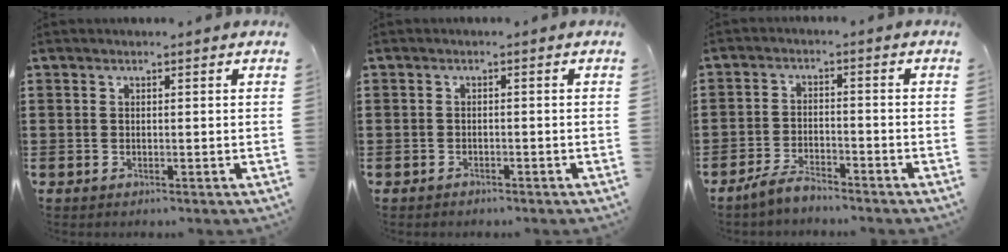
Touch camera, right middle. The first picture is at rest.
{"total": 1.0, "force": [-0.9, 0.4, -0.1], "torque": [0.001, 0.003, -0.021]}
{"total": 3.8, "force": [-3.5, 0.7, 1.2], "torque": [-0.027, 0.008, -0.071]}